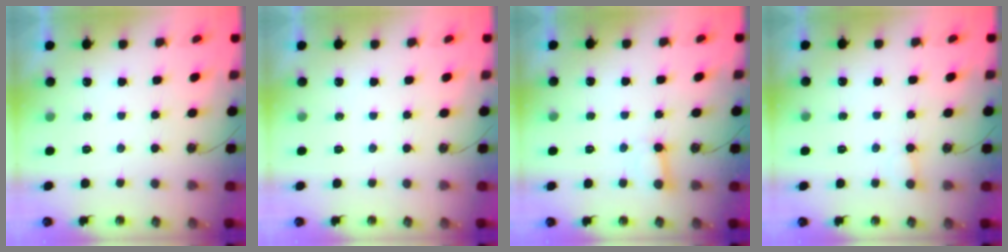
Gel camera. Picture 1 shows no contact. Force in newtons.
{"total": 0.0}
{"total": 4.7, "press": 4.6, "slide": 0.9}
{"total": 5.2, "press": 5.2, "slide": 0.7}